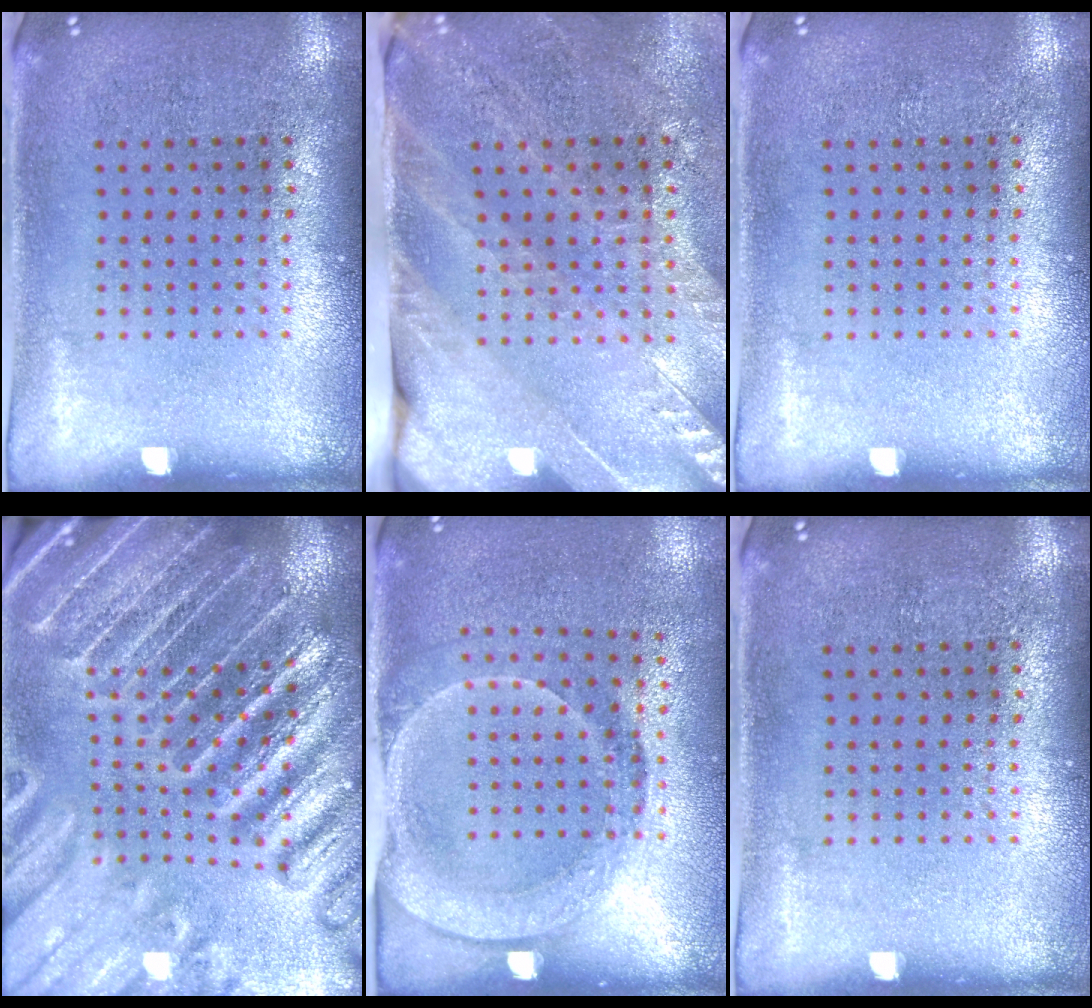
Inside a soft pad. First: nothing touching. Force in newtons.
{"total": 3.5, "press": 2.9, "slide": 1.9}
{"total": 0.0}
{"total": 5.1, "press": 4.5, "slide": 2.4}
{"total": 1.7, "press": 1.4, "slide": 1.1}
{"total": 0.0}